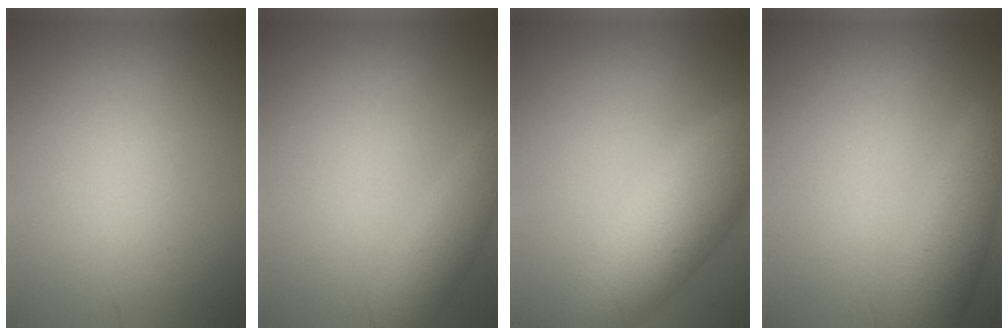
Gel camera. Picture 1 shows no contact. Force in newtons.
{"total": 2.6, "press": 2.6, "slide": 0.2}
{"total": 7.6, "press": 7.6, "slide": 0.2}
{"total": 3.5, "press": 3.5, "slide": 0.1}